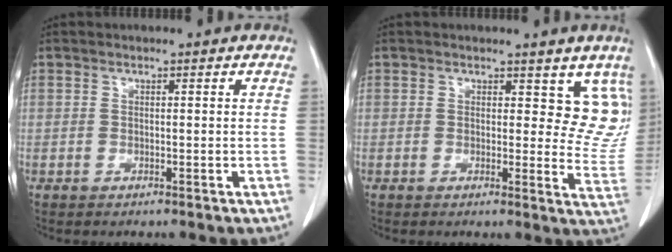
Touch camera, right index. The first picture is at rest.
{"total": 7.7, "force": [5.1, 4.3, 3.8], "torque": [-0.014, -0.020, 0.043]}